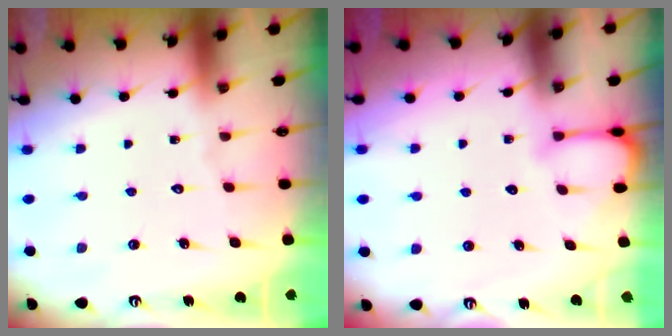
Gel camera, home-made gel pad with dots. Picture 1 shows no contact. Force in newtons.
{"total": 2.8, "press": 2.8, "slide": 0.1}